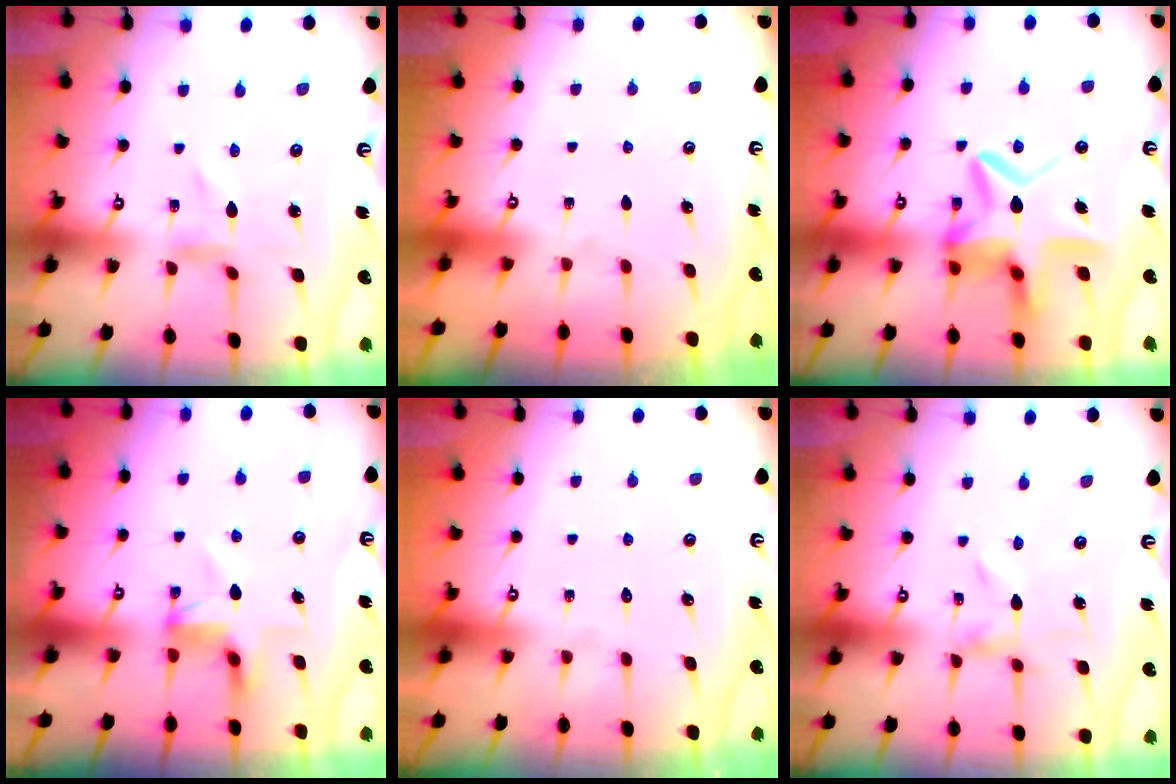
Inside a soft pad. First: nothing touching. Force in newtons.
{"total": 1.6, "press": 1.6, "slide": 0.2}
{"total": 14.9, "press": 14.9, "slide": 1.4}
{"total": 4.2, "press": 4.2, "slide": 0.3}
{"total": 1.5, "press": 1.5, "slide": 0.1}
{"total": 0.0}